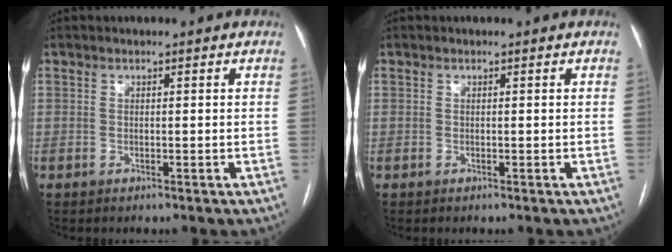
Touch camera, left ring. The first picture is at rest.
{"total": 0.0}